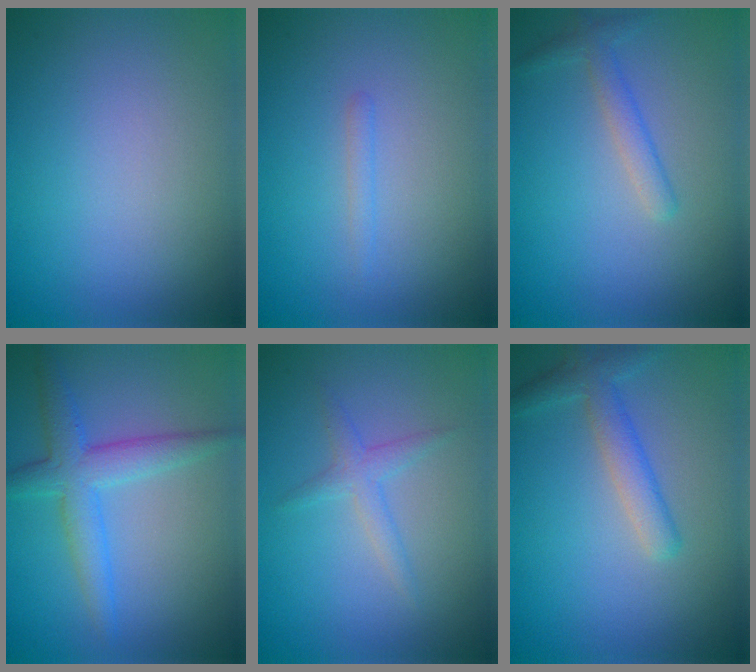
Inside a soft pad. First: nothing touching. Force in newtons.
{"total": 0.7, "press": 0.7, "slide": 0.1}
{"total": 1.8, "press": 1.8, "slide": 0.1}
{"total": 4.0, "press": 4.0, "slide": 0.2}
{"total": 1.8, "press": 1.8, "slide": 0.1}
{"total": 2.9, "press": 2.9, "slide": 0.1}